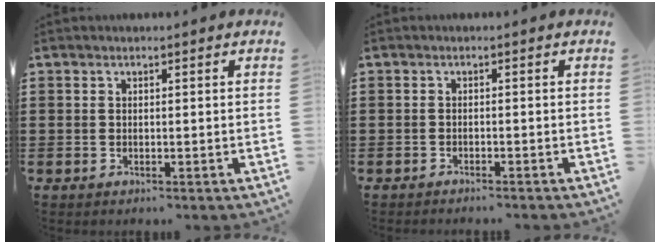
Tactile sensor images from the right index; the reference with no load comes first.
{"total": 1.0, "force": [-1.0, -0.2, 0.0], "torque": [-0.001, 0.000, -0.021]}